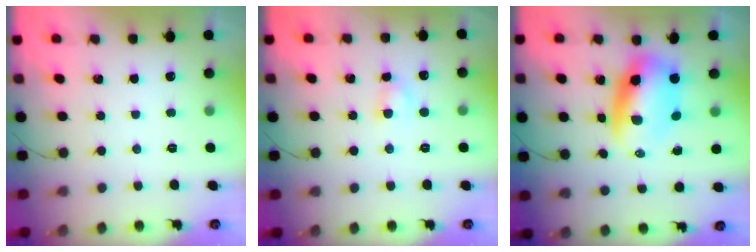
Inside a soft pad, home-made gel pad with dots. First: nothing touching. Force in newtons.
{"total": 2.7, "press": 2.5, "slide": 1.0}
{"total": 8.6, "press": 8.3, "slide": 2.1}